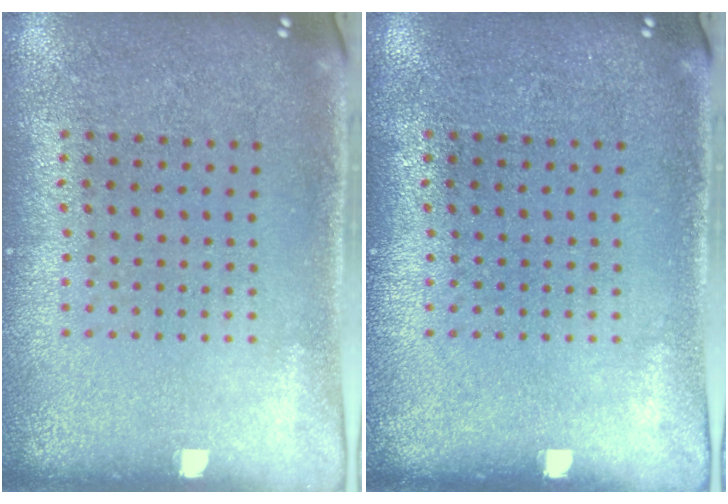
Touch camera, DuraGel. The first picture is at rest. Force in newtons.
{"total": 0.0}